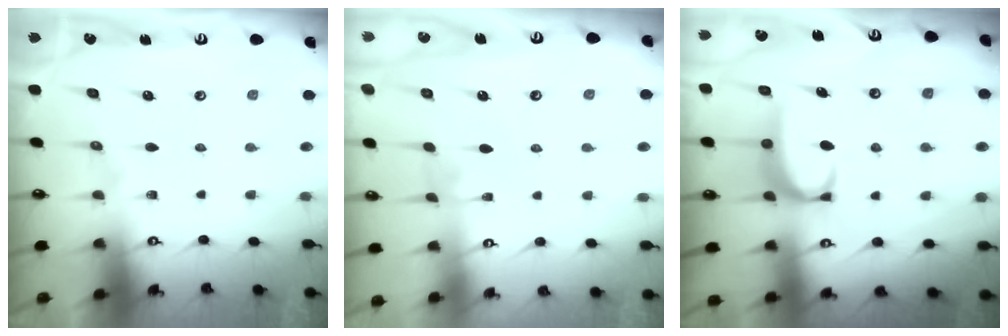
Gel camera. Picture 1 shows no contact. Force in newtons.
{"total": 2.8, "press": 2.8, "slide": 0.4}
{"total": 3.4, "press": 3.4, "slide": 0.4}